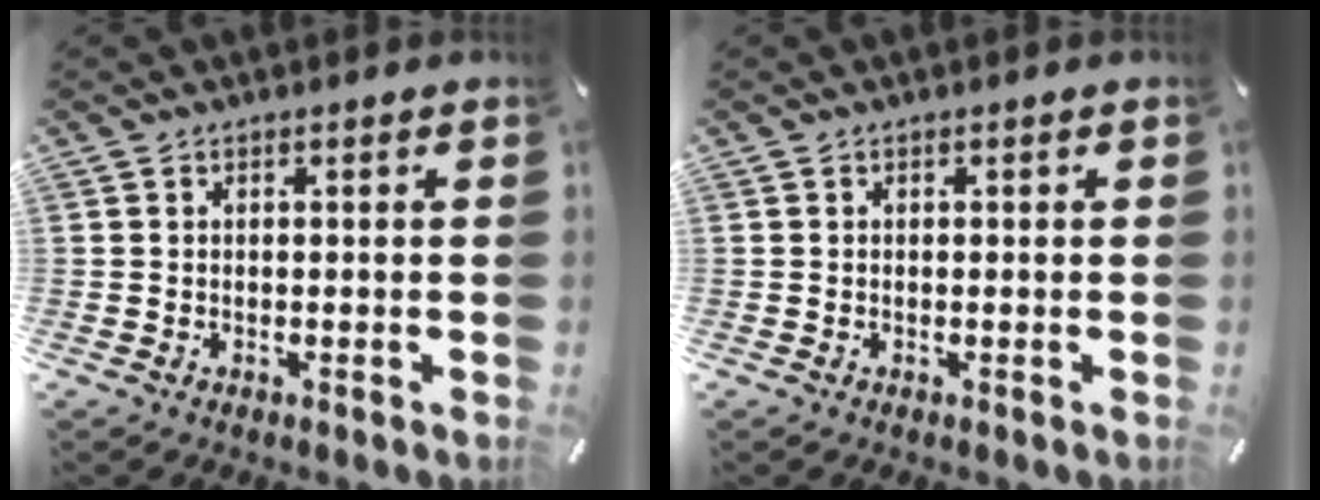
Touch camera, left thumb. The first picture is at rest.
{"total": 0.0}